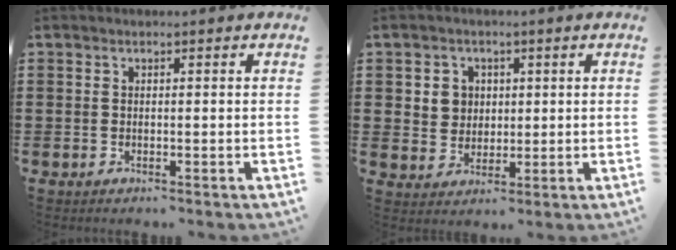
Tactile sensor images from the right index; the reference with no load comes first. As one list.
[{"total": 3.9, "force": [1.1, 3.7, 0.8], "torque": [-0.032, 0.013, 0.018]}]